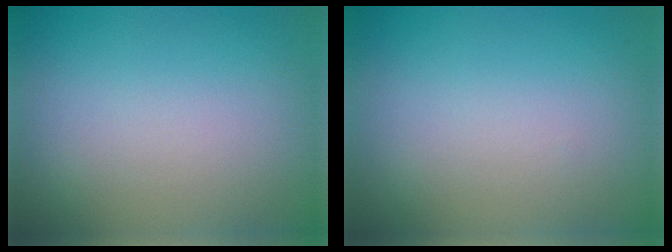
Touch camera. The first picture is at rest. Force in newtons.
{"total": 0.0}